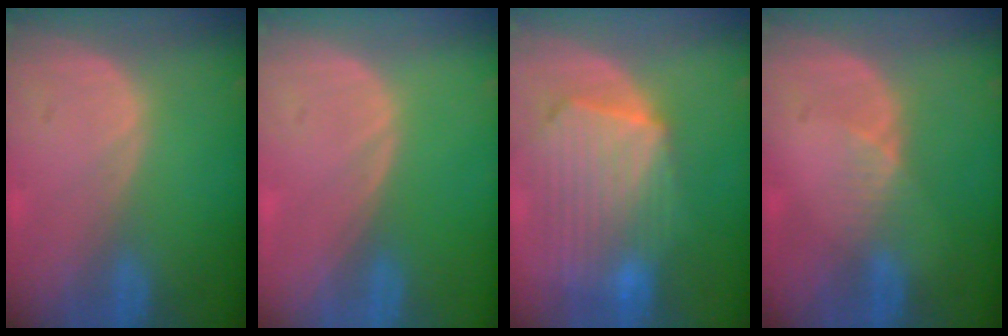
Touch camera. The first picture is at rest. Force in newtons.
{"total": 0.0}
{"total": 10.8, "press": 9.5, "slide": 5.2}
{"total": 2.3, "press": 1.8, "slide": 1.4}